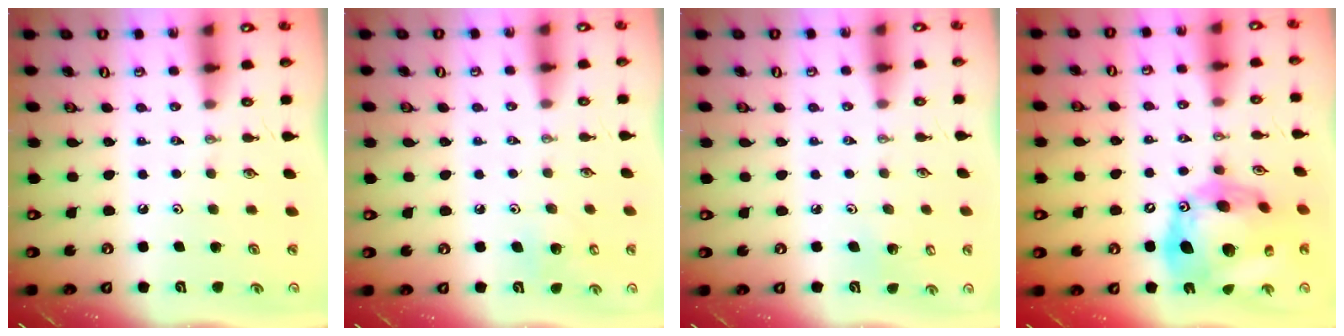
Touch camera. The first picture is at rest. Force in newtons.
{"total": 7.5, "press": 7.4, "slide": 1.1}
{"total": 2.8, "press": 2.7, "slide": 0.7}
{"total": 24.3, "press": 24.1, "slide": 2.8}